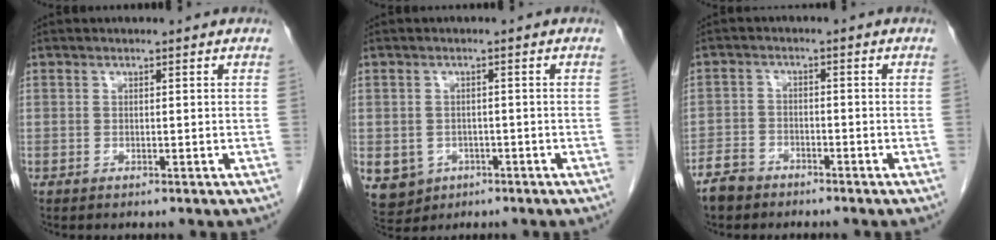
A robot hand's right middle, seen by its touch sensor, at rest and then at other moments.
{"total": 7.5, "force": [-2.9, 6.6, 2.2], "torque": [-0.058, 0.002, -0.033]}
{"total": 3.8, "force": [-3.1, 2.0, 0.8], "torque": [-0.025, 0.002, -0.059]}